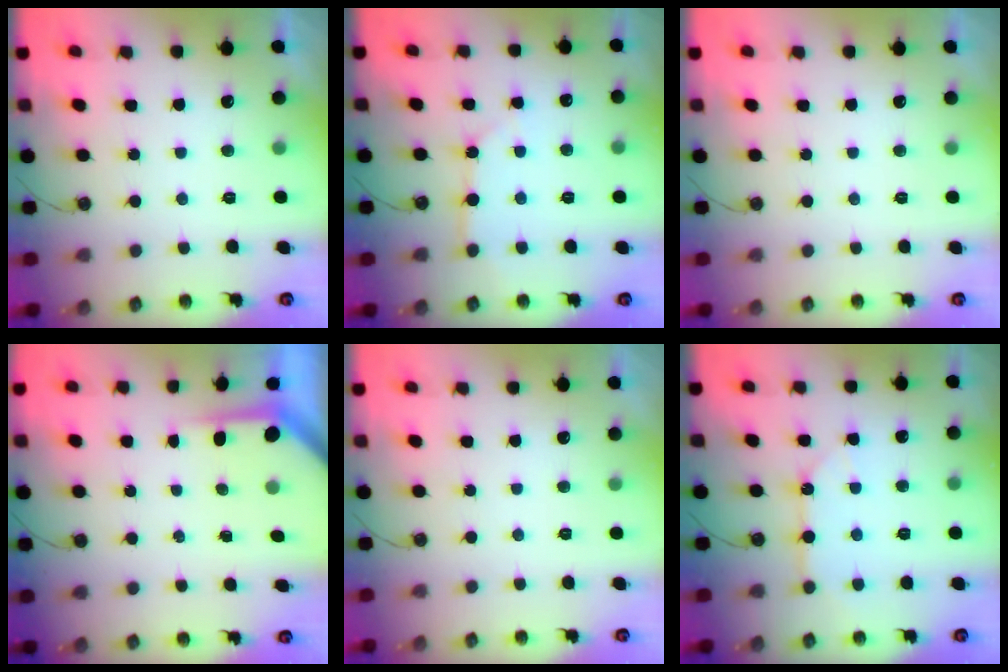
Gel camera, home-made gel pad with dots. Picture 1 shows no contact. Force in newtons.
{"total": 3.9, "press": 3.9, "slide": 0.3}
{"total": 0.0}
{"total": 3.6, "press": 3.6, "slide": 0.4}
{"total": 0.0}
{"total": 9.0, "press": 8.9, "slide": 1.1}